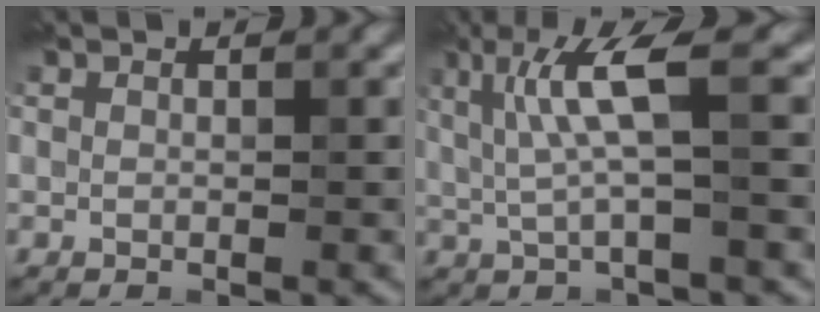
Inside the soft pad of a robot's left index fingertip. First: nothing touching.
{"total": 3.3, "force": [0.0, -0.6, 3.3], "torque": [-0.107, -0.006, 0.034]}